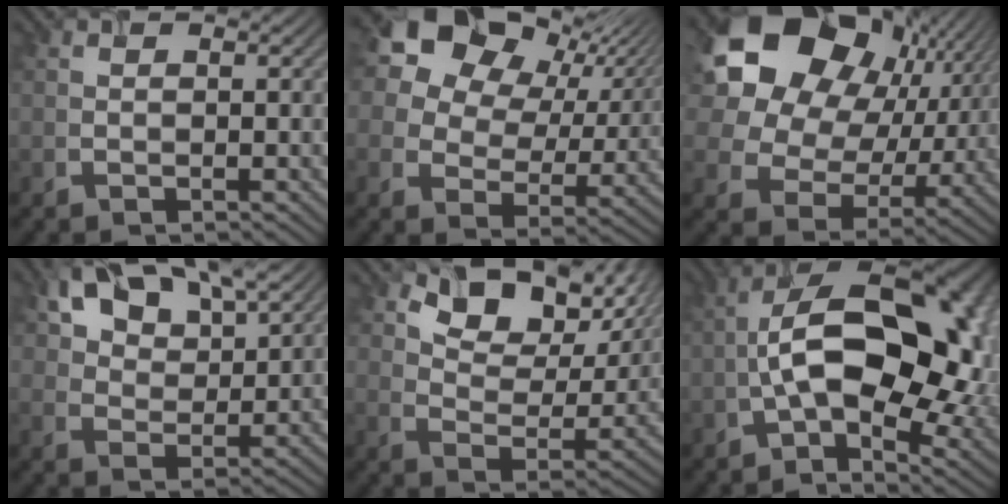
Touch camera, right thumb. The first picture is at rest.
{"total": 20.1, "force": [10.4, 14.3, 9.6], "torque": [-0.224, 0.056, 0.194]}
{"total": 19.5, "force": [6.9, 15.4, 9.7], "torque": [-0.242, 0.033, 0.156]}
{"total": 9.8, "force": [6.1, 5.4, 5.4], "torque": [-0.115, 0.007, 0.116]}
{"total": 10.3, "force": [6.5, 5.5, 5.7], "torque": [-0.102, -0.011, 0.116]}
{"total": 16.0, "force": [-1.0, 9.3, 12.9], "torque": [-0.190, 0.007, -0.011]}